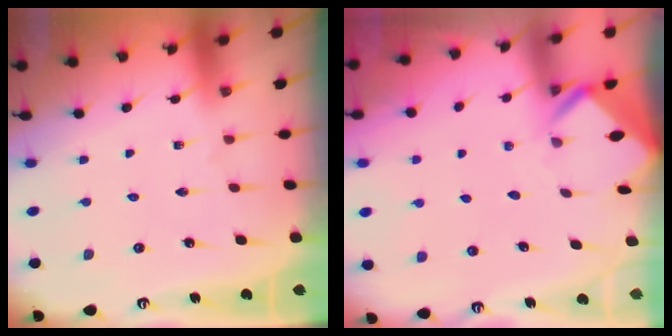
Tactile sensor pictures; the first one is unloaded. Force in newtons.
{"total": 2.9, "press": 2.9, "slide": 0.2}